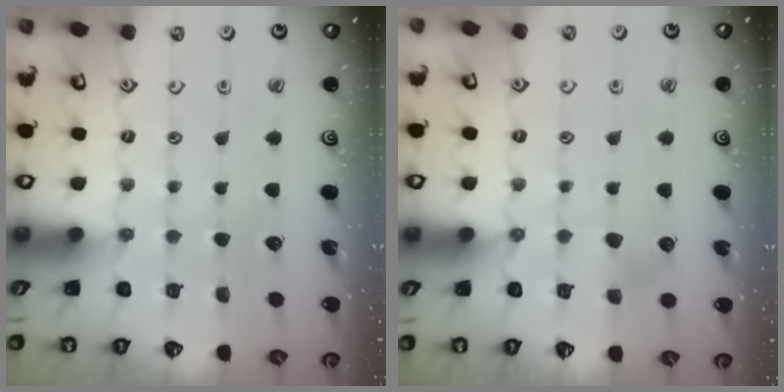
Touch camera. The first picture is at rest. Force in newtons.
{"total": 3.4, "press": 3.4, "slide": 0.4}